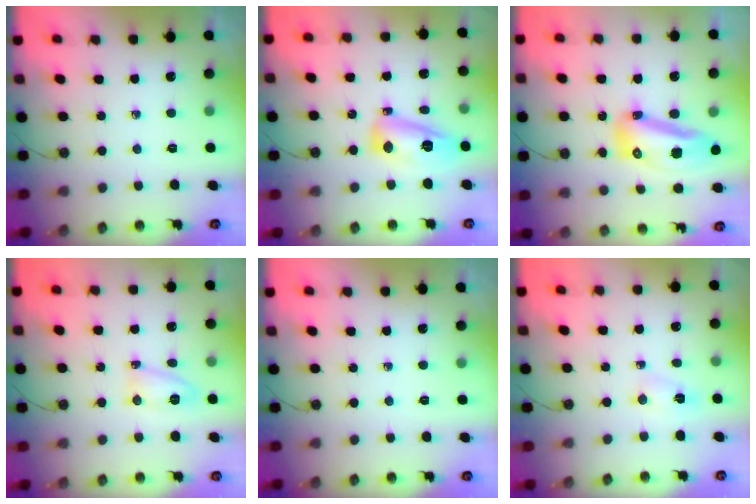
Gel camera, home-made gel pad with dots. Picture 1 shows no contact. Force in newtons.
{"total": 13.8, "press": 13.7, "slide": 1.2}
{"total": 13.3, "press": 13.2, "slide": 1.4}
{"total": 6.3, "press": 6.3, "slide": 0.5}
{"total": 0.0}
{"total": 2.5, "press": 2.4, "slide": 0.5}